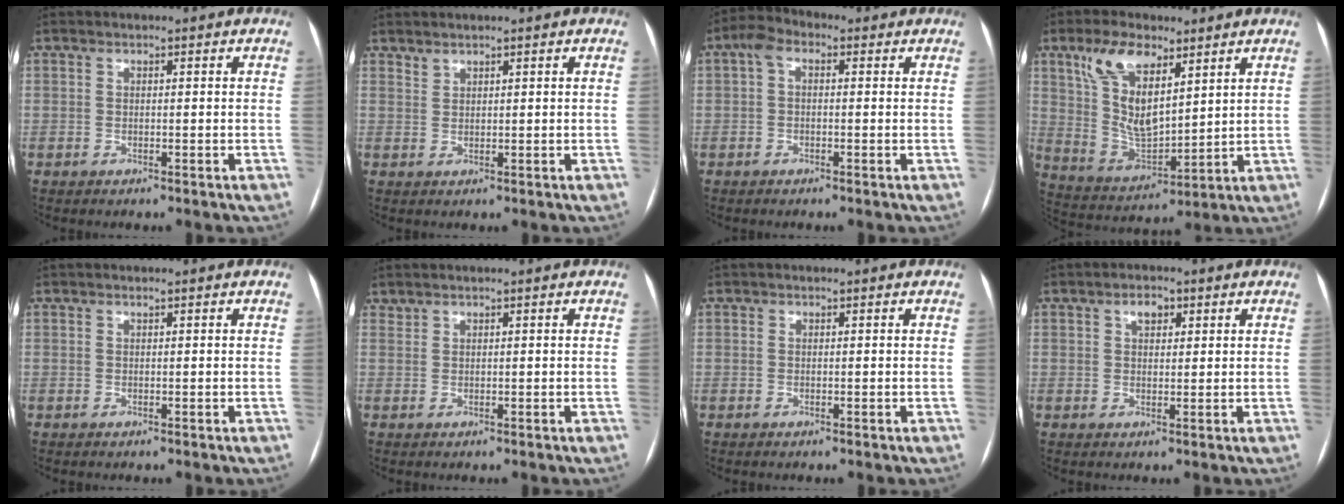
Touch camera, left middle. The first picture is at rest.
{"total": 1.1, "force": [1.0, 0.2, 0.1], "torque": [-0.003, 0.001, 0.022]}
{"total": 4.1, "force": [1.0, 2.1, 3.4], "torque": [-0.066, 0.027, 0.007]}
{"total": 12.0, "force": [6.3, 4.6, 9.2], "torque": [-0.189, 0.007, 0.128]}
{"total": 0.0}
{"total": 0.6, "force": [0.6, 0.0, 0.0], "torque": [-0.006, 0.007, 0.016]}
{"total": 0.0}
{"total": 2.6, "force": [1.3, 1.6, 1.6], "torque": [-0.028, 0.009, 0.021]}